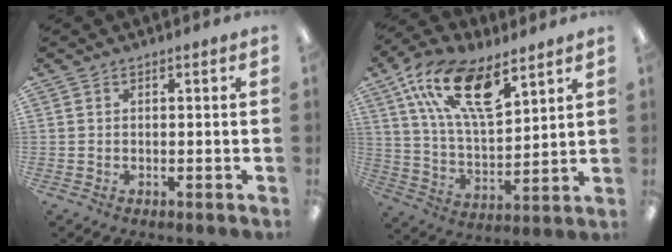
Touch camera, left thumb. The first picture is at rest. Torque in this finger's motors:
{"motor_torque": [0.47, 0.55, 1.60, -1.16, 0.48]}